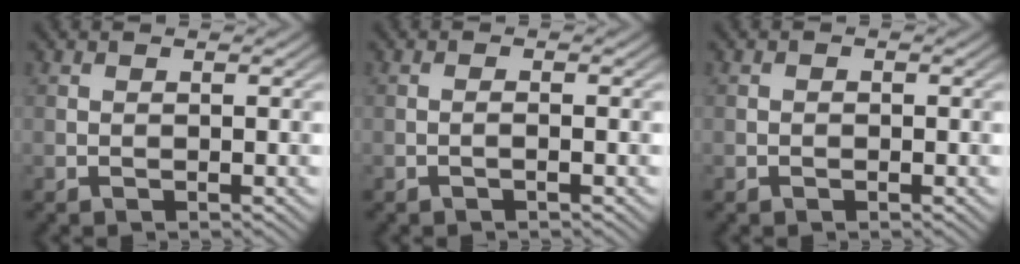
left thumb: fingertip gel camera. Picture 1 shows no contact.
{"total": 0.8, "force": [-0.4, 0.0, 0.6], "torque": [-0.011, 0.003, -0.009]}
{"total": 0.6, "force": [-0.2, 0.5, 0.1], "torque": [0.001, -0.003, -0.006]}